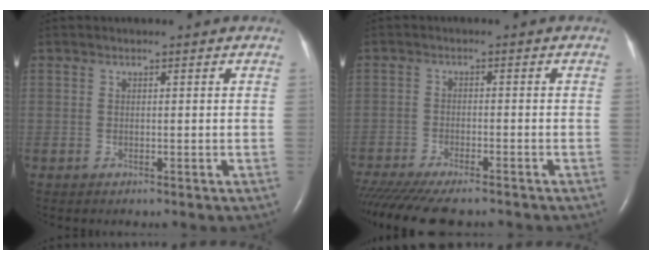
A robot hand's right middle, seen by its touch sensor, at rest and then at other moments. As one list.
[{"total": 15.5, "force": [-13.2, 3.1, 7.5], "torque": [-0.164, -0.034, -0.199]}]